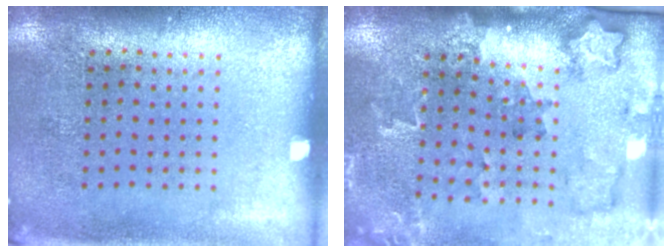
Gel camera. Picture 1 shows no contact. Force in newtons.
{"total": 1.9, "press": 1.8, "slide": 0.4}